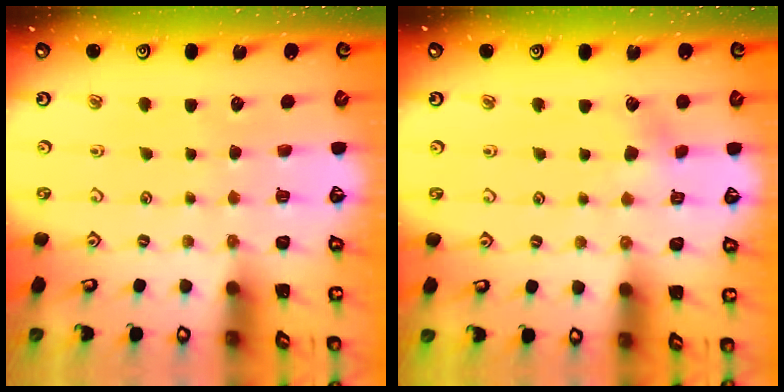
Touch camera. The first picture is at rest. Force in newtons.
{"total": 3.7, "press": 3.7, "slide": 0.5}